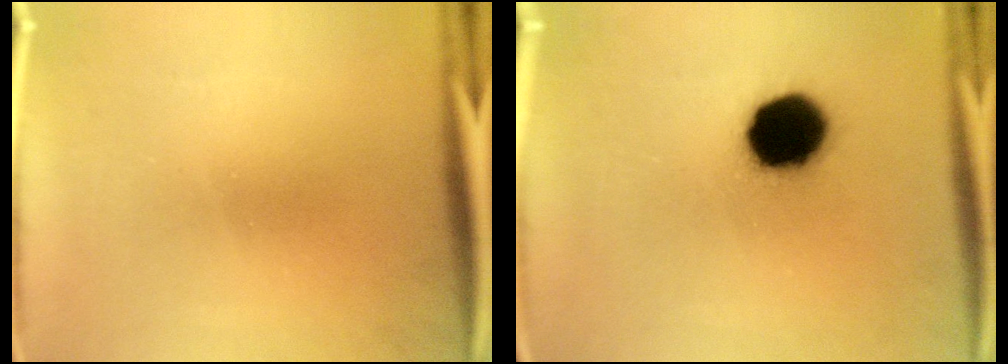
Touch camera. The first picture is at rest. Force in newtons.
{"total": 16.2}